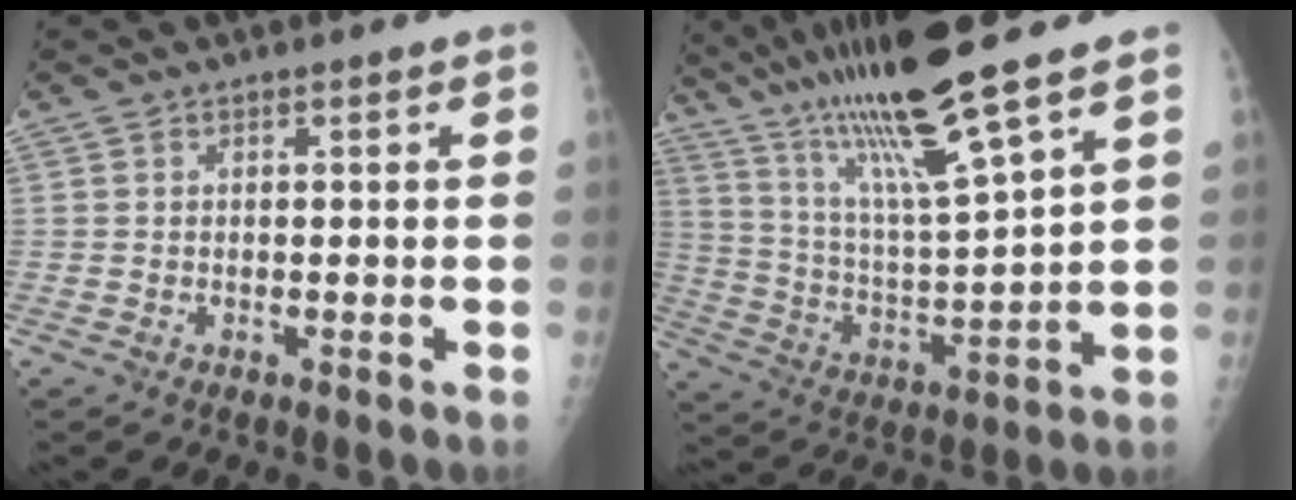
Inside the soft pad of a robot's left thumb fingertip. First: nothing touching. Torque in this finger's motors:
{"motor_torque": [1.05, -0.31, 1.36, -1.41, 0.30]}